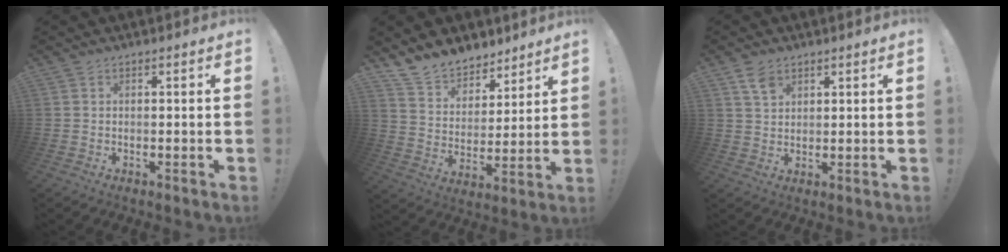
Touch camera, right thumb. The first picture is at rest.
{"total": 11.6, "force": [10.1, 5.3, 1.8], "torque": [-0.054, -0.081, 0.198]}
{"total": 4.8, "force": [3.1, 2.8, 2.4], "torque": [-0.040, -0.011, 0.059]}